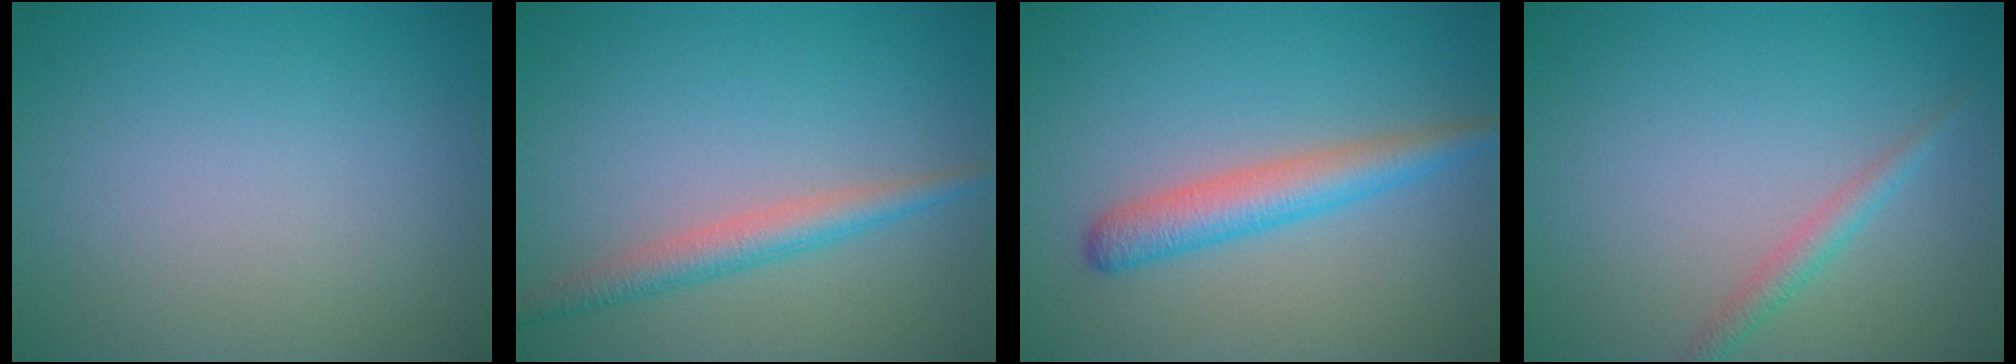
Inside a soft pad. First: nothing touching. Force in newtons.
{"total": 2.8, "press": 2.8, "slide": 0.1}
{"total": 3.7, "press": 3.7, "slide": 0.1}
{"total": 1.6, "press": 1.6, "slide": 0.0}